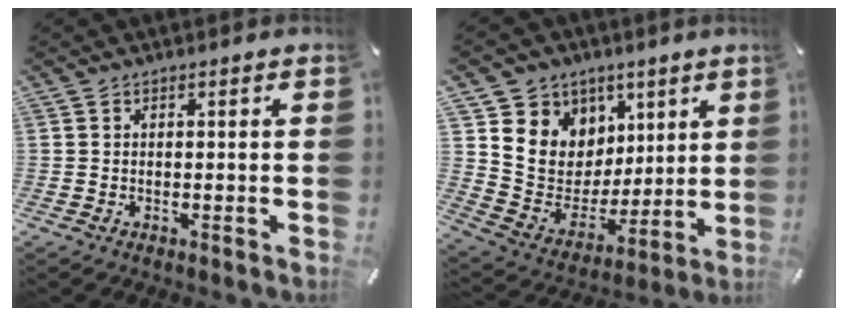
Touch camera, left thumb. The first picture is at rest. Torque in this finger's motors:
{"motor_torque": [1.92, 1.77, 0.74, 0.05, 0.08]}